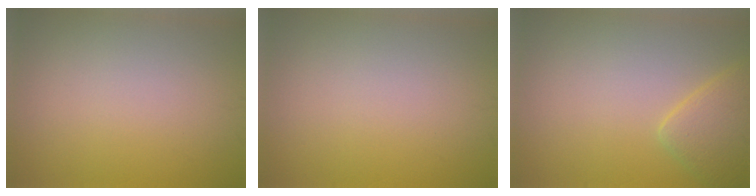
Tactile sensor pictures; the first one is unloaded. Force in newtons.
{"total": 0.0}
{"total": 3.5, "press": 3.5, "slide": 0.2}